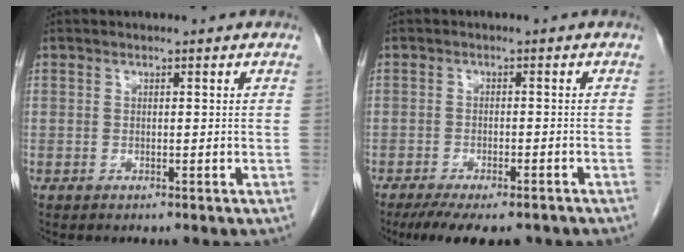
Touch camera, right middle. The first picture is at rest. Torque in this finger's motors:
{"motor_torque": [1.09, -0.82, 0.15, 0.08]}